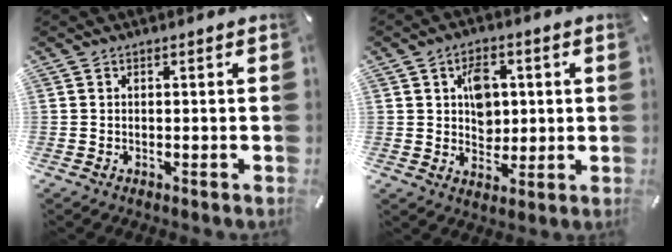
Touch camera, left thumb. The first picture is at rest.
{"total": 7.3, "force": [1.4, 6.0, 4.0], "torque": [-0.040, -0.003, 0.019]}